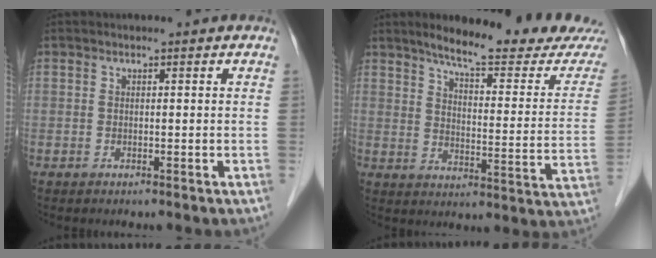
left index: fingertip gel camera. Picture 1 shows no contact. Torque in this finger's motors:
{"motor_torque": [0.07, -0.22, 0.22, 0.06]}